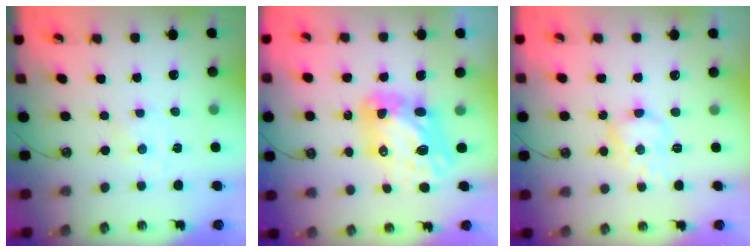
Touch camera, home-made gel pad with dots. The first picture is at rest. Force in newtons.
{"total": 12.2, "press": 12.1, "slide": 1.6}
{"total": 8.8, "press": 8.8, "slide": 0.6}